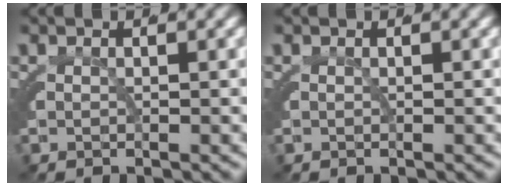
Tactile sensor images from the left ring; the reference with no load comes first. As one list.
[{"total": 0.0}]